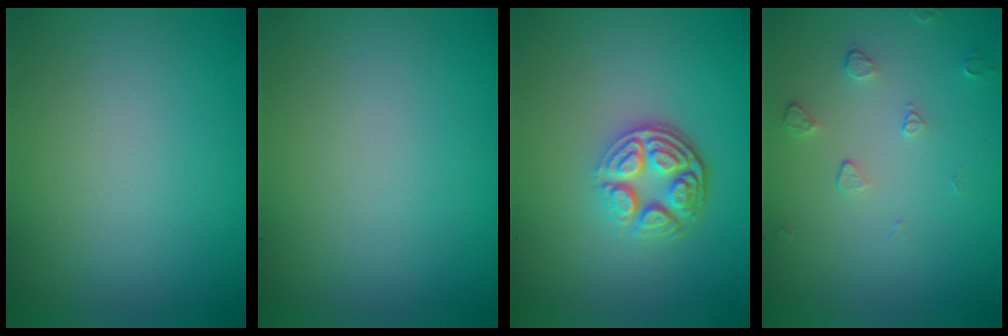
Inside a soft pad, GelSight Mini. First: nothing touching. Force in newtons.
{"total": 0.0}
{"total": 4.7, "press": 3.3, "slide": 3.3}
{"total": 1.1, "press": 0.7, "slide": 0.9}